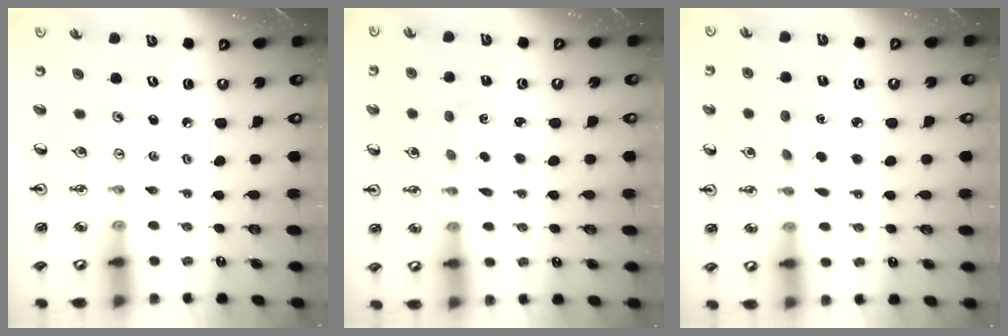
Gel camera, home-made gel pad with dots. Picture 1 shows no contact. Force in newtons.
{"total": 1.4, "press": 1.3, "slide": 0.4}
{"total": 2.6, "press": 2.6, "slide": 0.5}